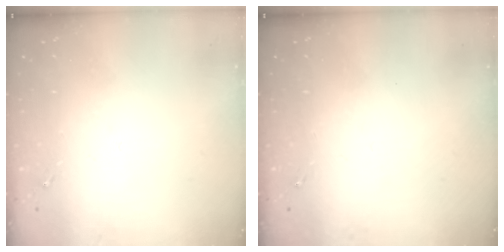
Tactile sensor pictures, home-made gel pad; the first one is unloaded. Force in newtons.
{"total": 0.0}